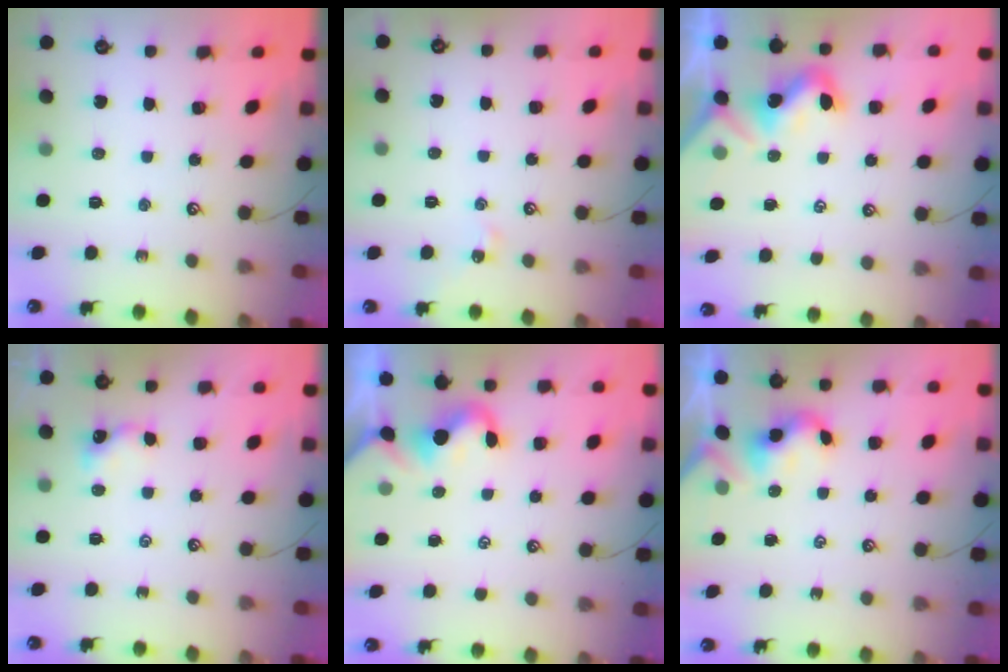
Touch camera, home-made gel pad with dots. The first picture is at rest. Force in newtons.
{"total": 2.4, "press": 2.4, "slide": 0.5}
{"total": 1.8, "press": 1.8, "slide": 0.2}
{"total": 1.4, "press": 1.4, "slide": 0.3}
{"total": 1.2, "press": 1.2, "slide": 0.2}
{"total": 2.6, "press": 2.6, "slide": 0.3}